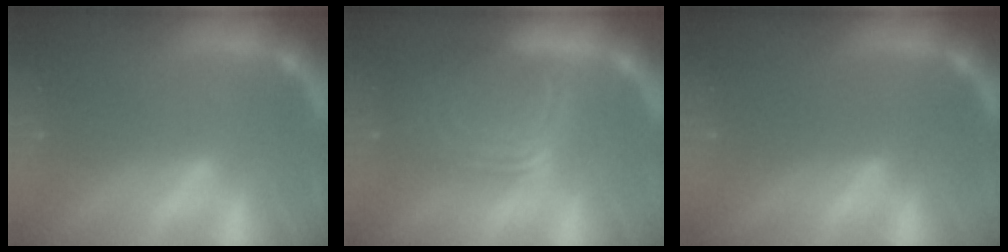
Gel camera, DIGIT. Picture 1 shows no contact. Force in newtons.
{"total": 9.1}
{"total": 0.0}